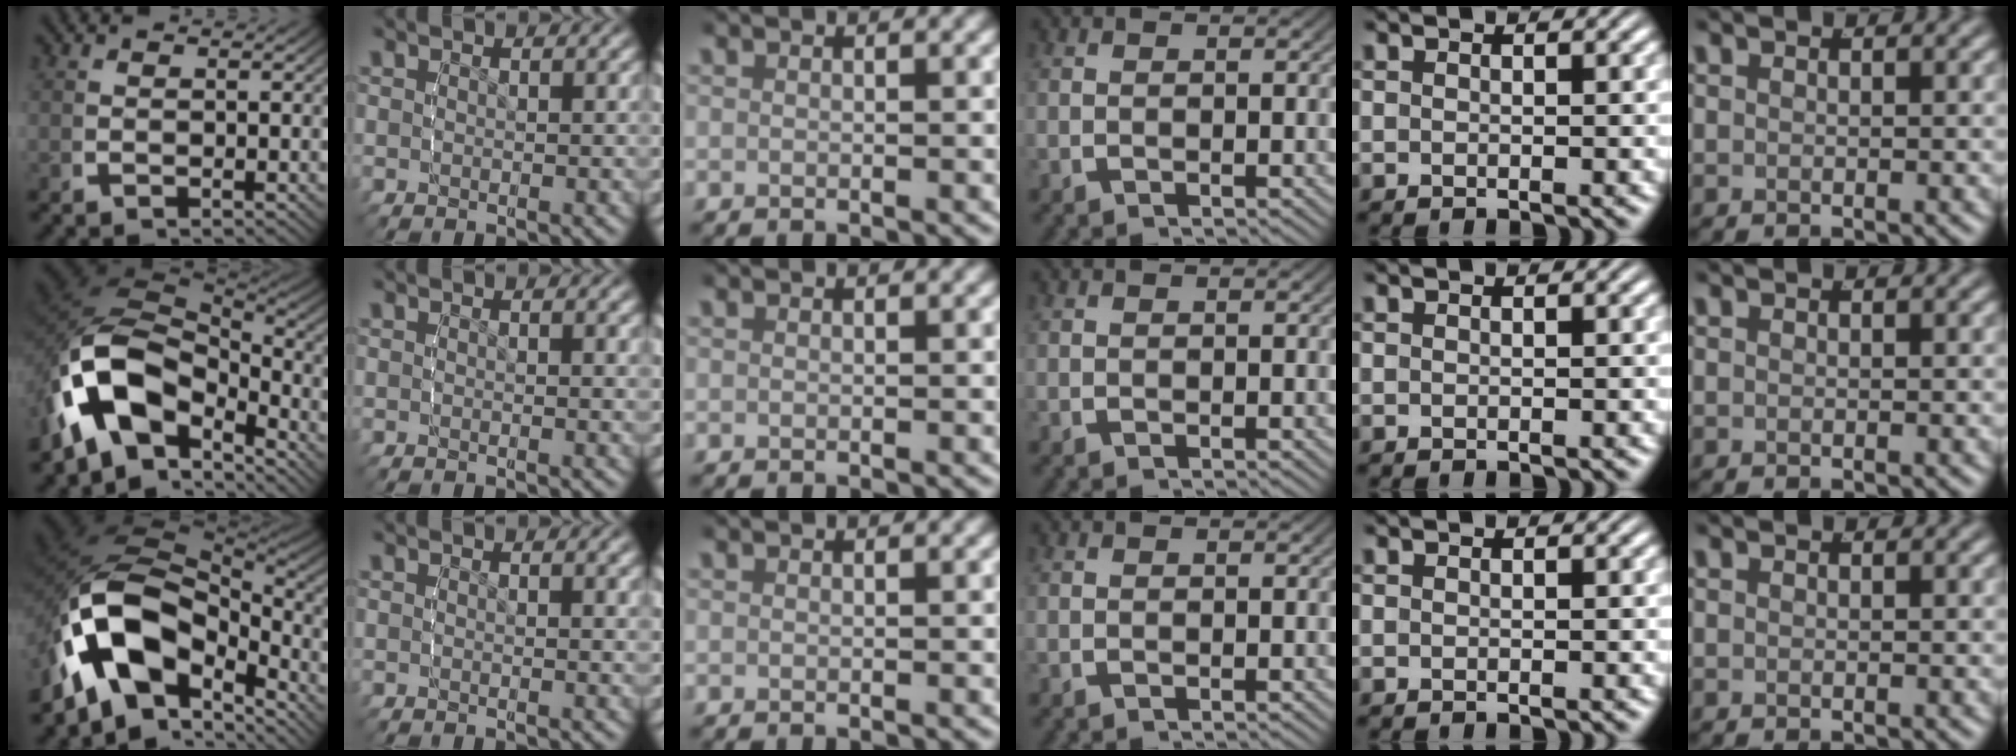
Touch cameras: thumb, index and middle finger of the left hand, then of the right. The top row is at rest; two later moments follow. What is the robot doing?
{"motion": "lift_and_place", "object": "screwdriver"}